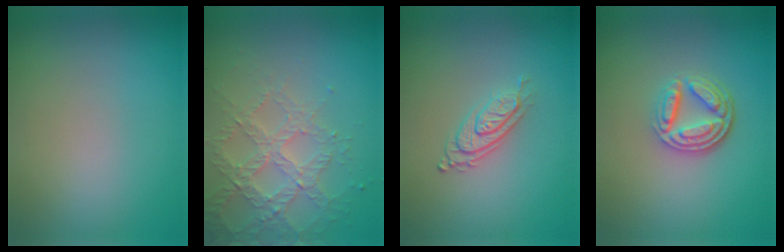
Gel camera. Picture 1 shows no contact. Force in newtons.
{"total": 3.7, "press": 3.6, "slide": 0.5}
{"total": 2.8, "press": 2.0, "slide": 1.9}
{"total": 4.6, "press": 3.4, "slide": 3.1}